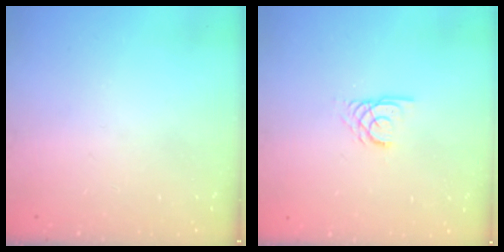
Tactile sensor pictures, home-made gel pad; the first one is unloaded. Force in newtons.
{"total": 2.4, "press": 2.4, "slide": 0.2}